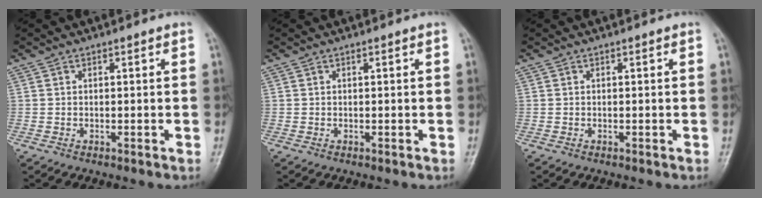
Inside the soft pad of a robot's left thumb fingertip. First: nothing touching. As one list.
[{"total": 0.0}, {"total": 0.0}]